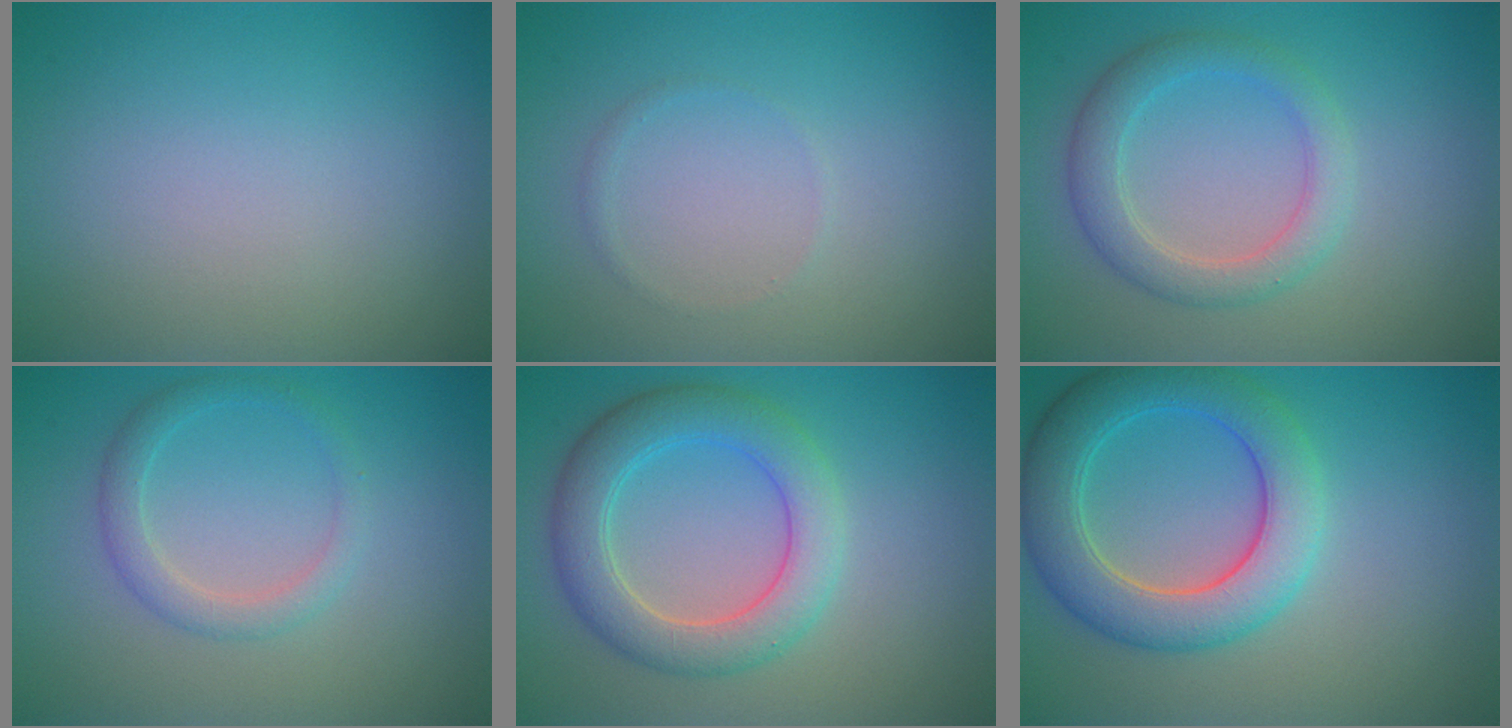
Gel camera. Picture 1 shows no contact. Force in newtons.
{"total": 0.6, "press": 0.6, "slide": 0.1}
{"total": 3.4, "press": 3.4, "slide": 0.1}
{"total": 2.2, "press": 2.2, "slide": 0.2}
{"total": 5.4, "press": 5.4, "slide": 0.2}
{"total": 6.7, "press": 6.7, "slide": 0.2}